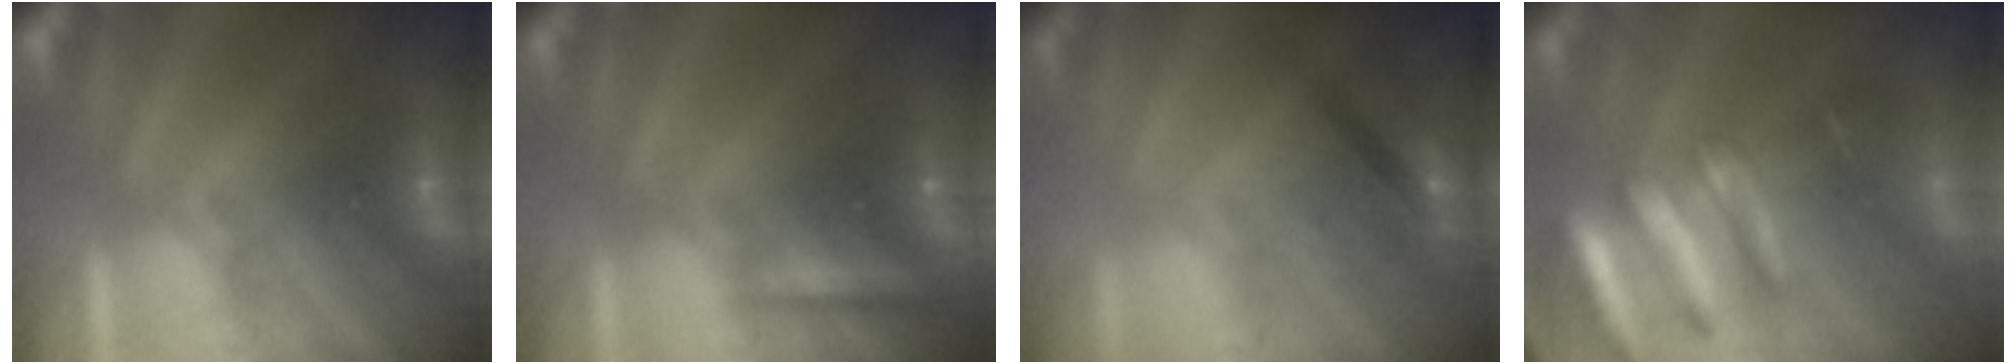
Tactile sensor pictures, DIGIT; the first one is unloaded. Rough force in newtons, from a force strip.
{"total": 2.3}
{"total": 2.8}
{"total": 7.8}